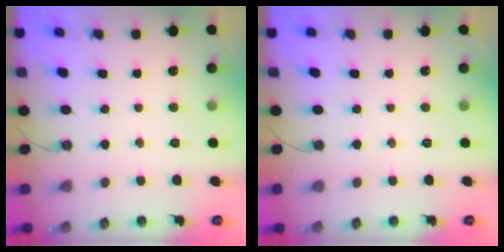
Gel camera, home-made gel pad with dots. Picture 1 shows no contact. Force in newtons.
{"total": 0.0}